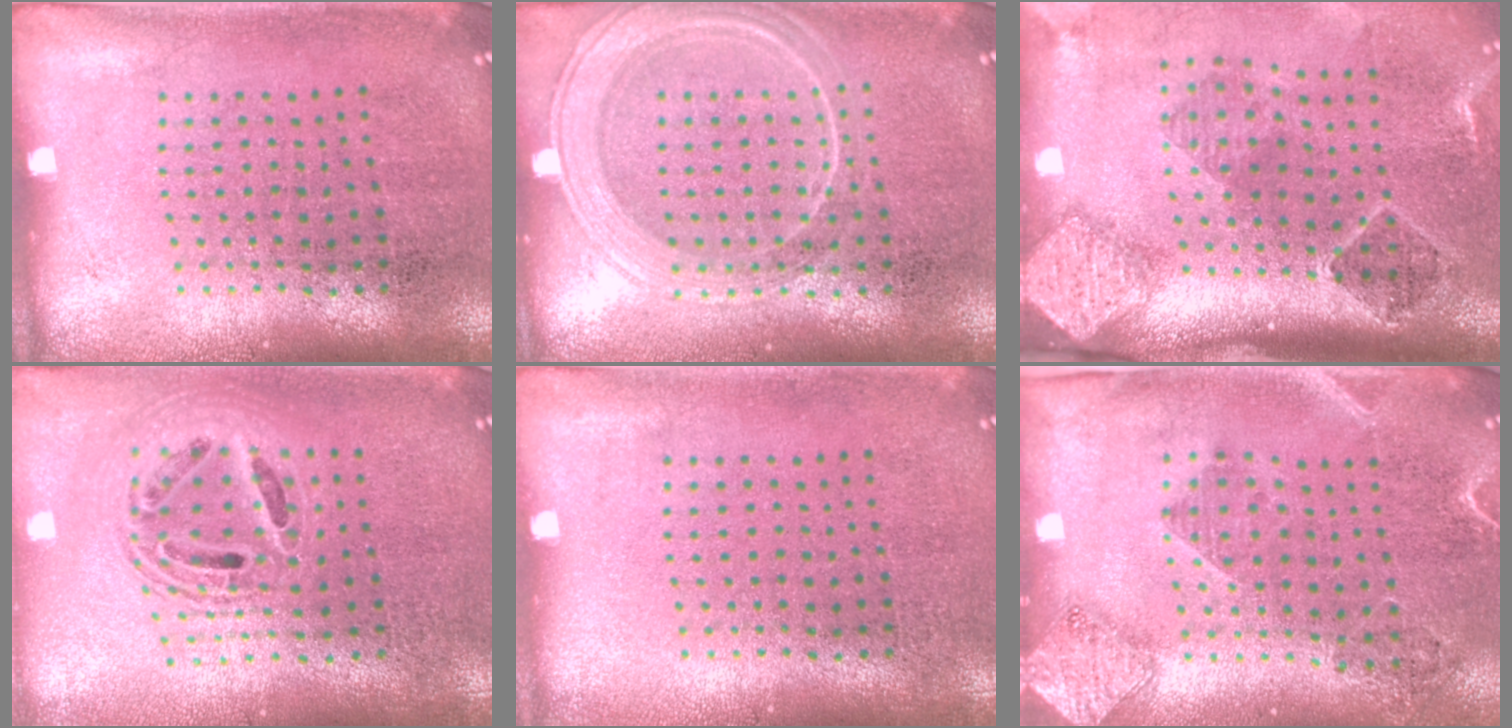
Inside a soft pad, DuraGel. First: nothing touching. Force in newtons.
{"total": 3.0, "press": 2.9, "slide": 0.5}
{"total": 2.9, "press": 1.9, "slide": 2.1}
{"total": 1.9, "press": 1.5, "slide": 1.2}
{"total": 0.0}
{"total": 1.8, "press": 1.6, "slide": 0.9}